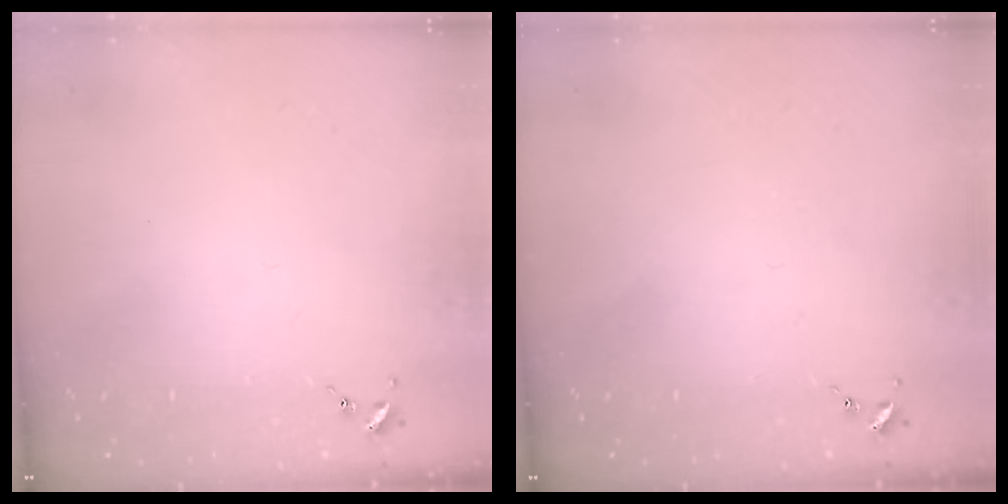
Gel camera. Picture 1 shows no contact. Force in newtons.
{"total": 0.0}